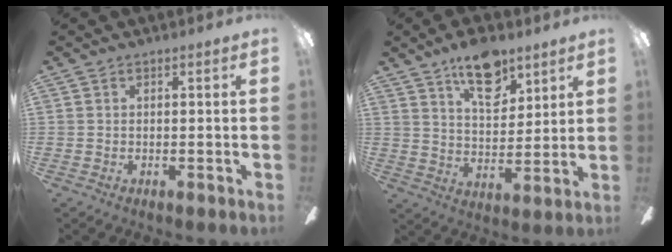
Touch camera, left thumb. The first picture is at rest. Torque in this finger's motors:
{"motor_torque": [1.54, 1.15, 1.37, -1.09, 0.29]}